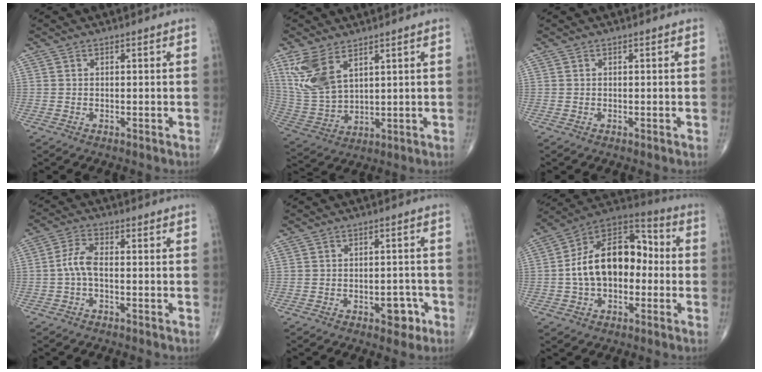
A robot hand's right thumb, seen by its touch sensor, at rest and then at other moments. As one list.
[{"total": 10.7, "force": [5.7, 5.3, 7.3], "torque": [-0.157, -0.018, 0.130]}, {"total": 0.0}, {"total": 4.1, "force": [-0.8, 1.7, 3.7], "torque": [-0.080, 0.014, -0.023]}, {"total": 4.1, "force": [-2.0, 2.4, 2.7], "torque": [-0.014, 0.016, -0.024]}, {"total": 17.9, "force": [-0.7, 11.3, 13.8], "torque": [-0.204, 0.047, -0.023]}]